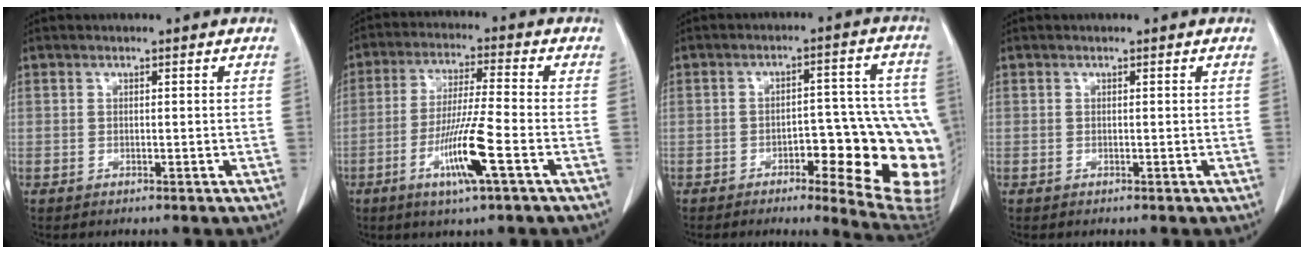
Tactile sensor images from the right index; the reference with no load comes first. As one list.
[{"total": 10.3, "force": [-4.0, -0.3, 9.4], "torque": [-0.181, -0.016, -0.076]}, {"total": 17.6, "force": [-5.1, 4.6, 16.2], "torque": [-0.118, 0.027, -0.044]}, {"total": 0.0}]